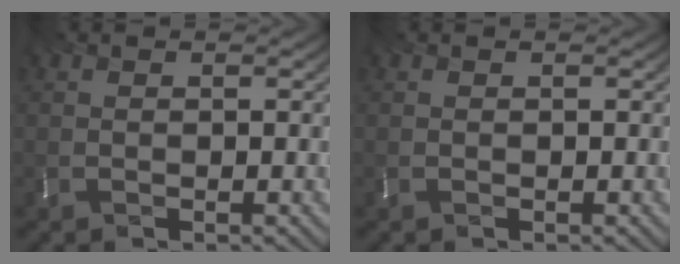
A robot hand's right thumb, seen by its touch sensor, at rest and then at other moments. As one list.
[{"total": 0.0}]